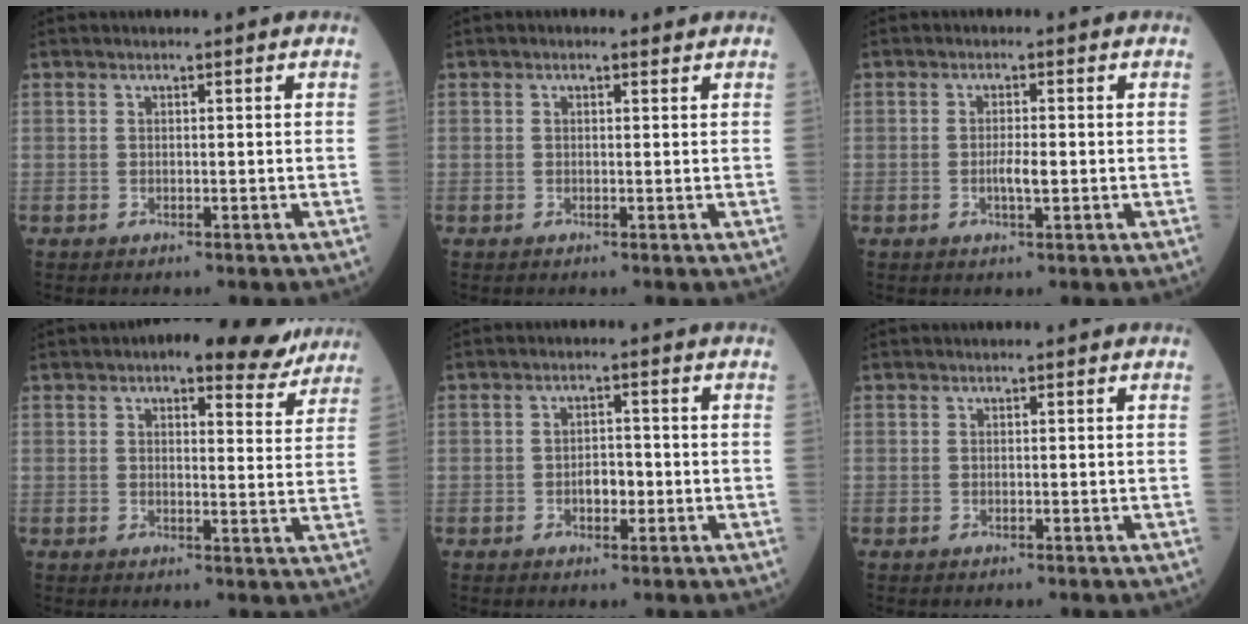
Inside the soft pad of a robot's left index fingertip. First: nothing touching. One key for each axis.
{"total": 0.9, "fx": 0.5, "fy": 0.4, "fz": 0.6, "tx": -0.015, "ty": 0.004, "tz": 0.005}
{"total": 2.5, "fx": -0.5, "fy": 0.4, "fz": 2.4, "tx": -0.047, "ty": 0.000, "tz": -0.008}
{"total": 9.7, "fx": 7.8, "fy": 3.3, "fz": 4.7, "tx": -0.047, "ty": 0.006, "tz": 0.086}
{"total": 3.1, "fx": -0.9, "fy": 1.6, "fz": 2.5, "tx": -0.039, "ty": 0.005, "tz": -0.013}
{"total": 0.0}